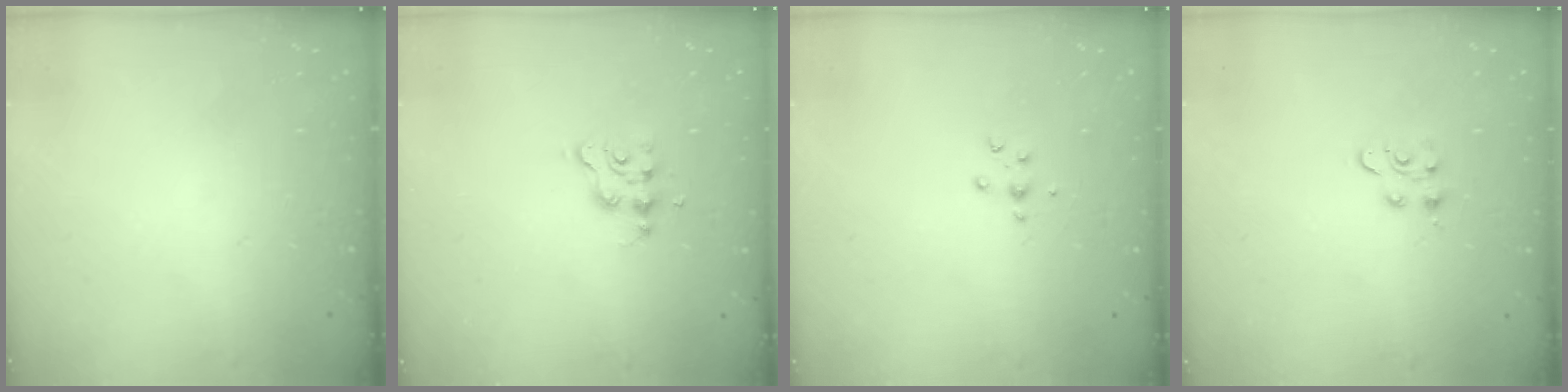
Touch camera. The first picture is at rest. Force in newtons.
{"total": 2.7, "press": 2.7, "slide": 0.4}
{"total": 4.2, "press": 4.2, "slide": 0.6}
{"total": 3.9, "press": 3.8, "slide": 0.5}